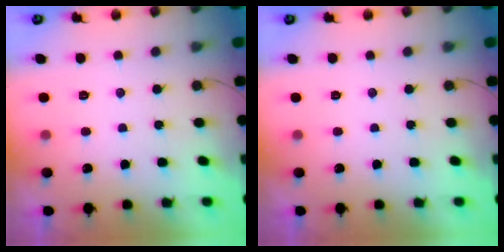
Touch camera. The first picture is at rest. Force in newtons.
{"total": 0.0}